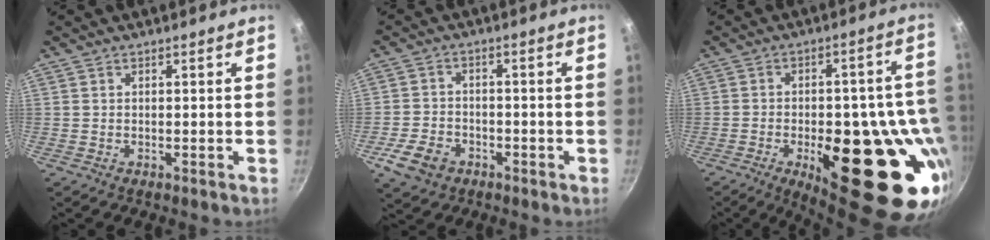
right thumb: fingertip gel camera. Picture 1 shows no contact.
{"total": 7.2, "force": [-3.5, 5.2, 3.6], "torque": [-0.064, 0.023, -0.062]}
{"total": 27.2, "force": [-9.4, 11.1, 23.0], "torque": [-0.237, 0.010, -0.116]}